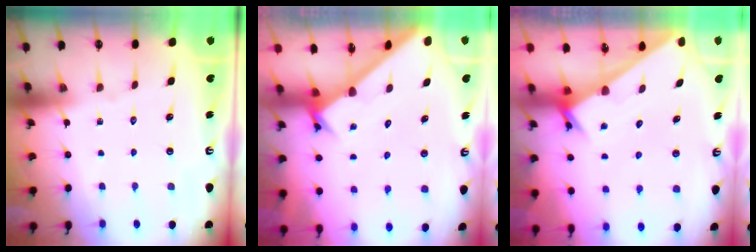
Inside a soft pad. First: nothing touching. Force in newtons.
{"total": 2.5, "press": 2.5, "slide": 0.1}
{"total": 2.4, "press": 2.4, "slide": 0.1}